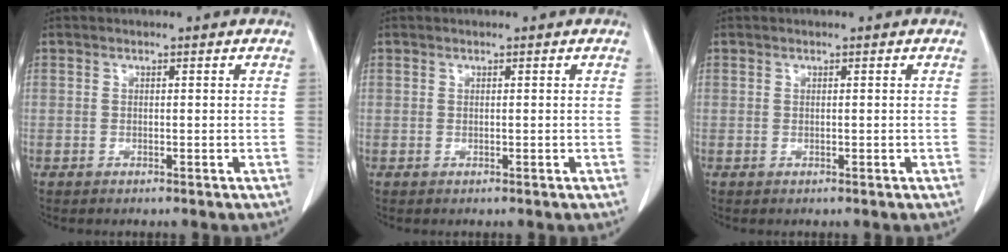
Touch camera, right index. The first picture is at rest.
{"total": 0.0}
{"total": 0.0}